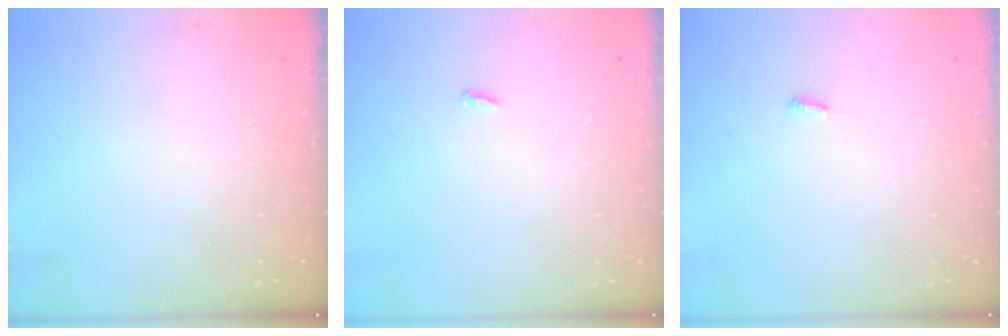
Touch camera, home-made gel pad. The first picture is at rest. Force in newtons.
{"total": 2.7, "press": 2.7, "slide": 0.2}
{"total": 2.9, "press": 2.9, "slide": 0.2}